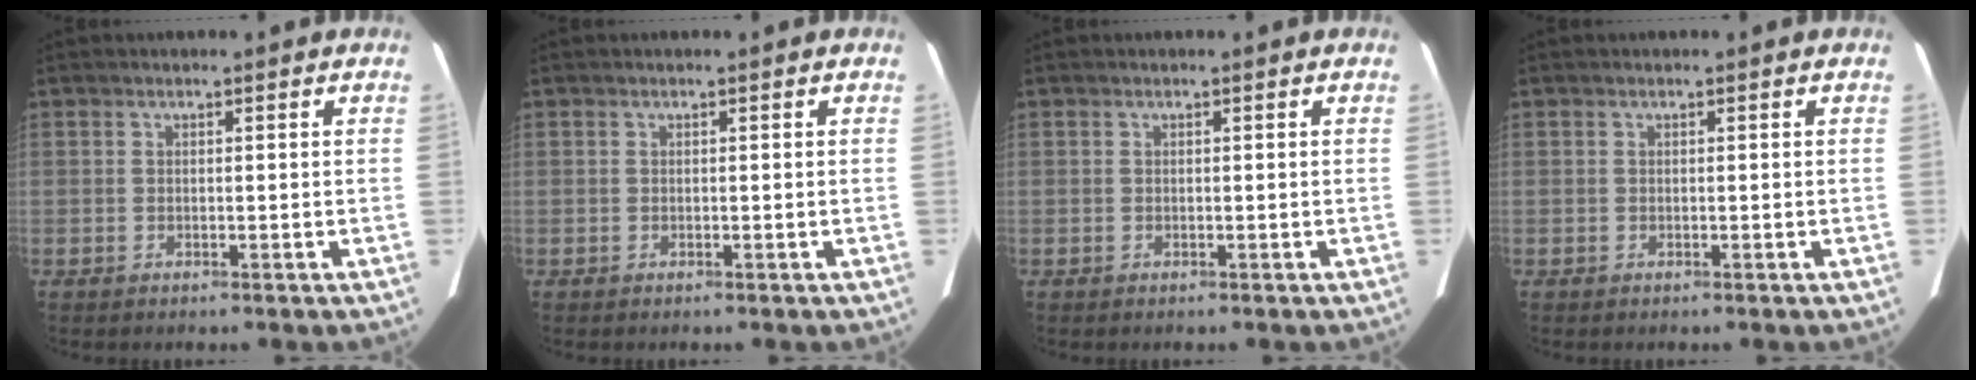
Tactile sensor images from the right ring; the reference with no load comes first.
{"total": 0.0}
{"total": 0.0}
{"total": 0.0}